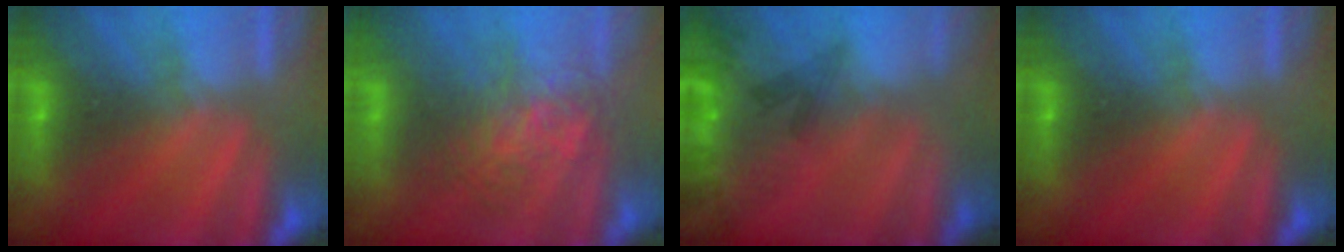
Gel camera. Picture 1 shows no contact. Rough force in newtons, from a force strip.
{"total": 3.6}
{"total": 7.7}
{"total": 0.0}